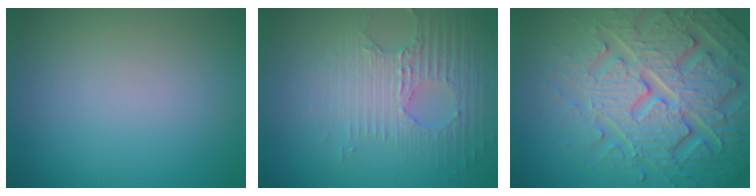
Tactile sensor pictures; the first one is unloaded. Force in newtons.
{"total": 3.5, "press": 3.2, "slide": 1.5}
{"total": 8.1, "press": 7.9, "slide": 1.9}